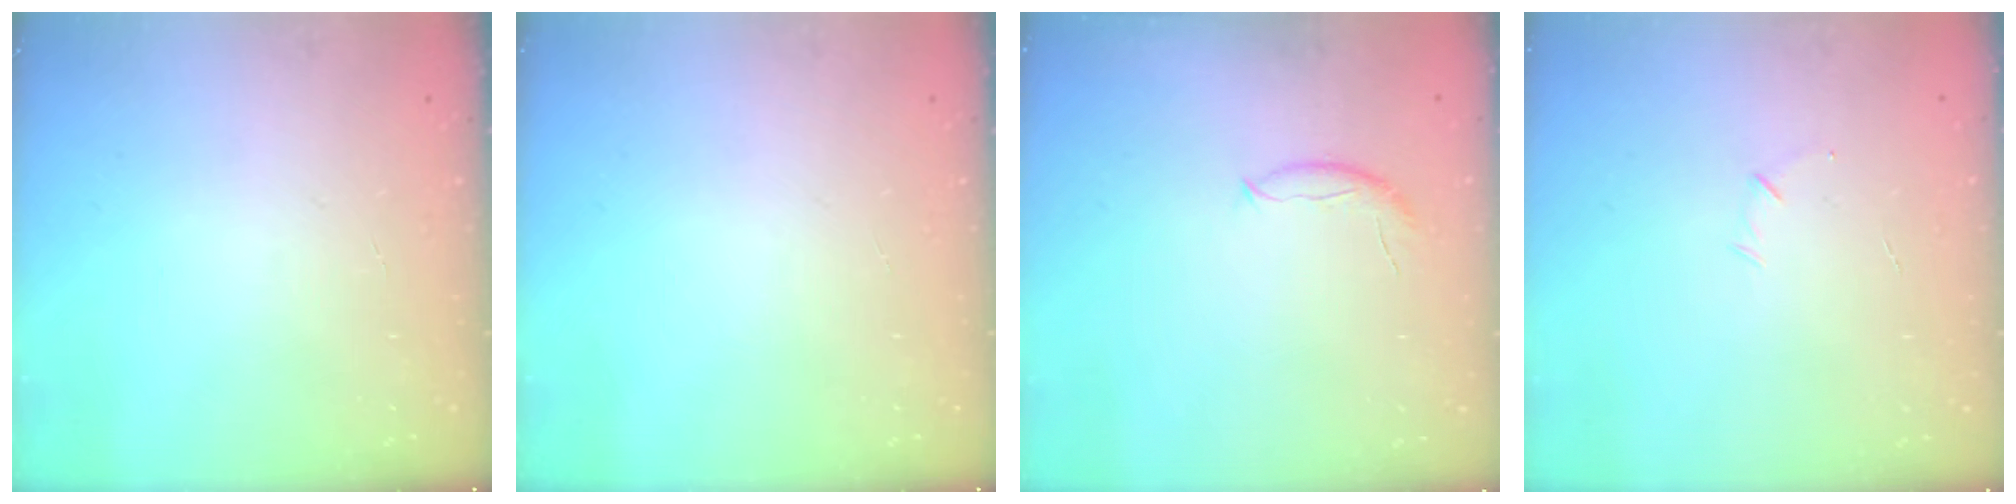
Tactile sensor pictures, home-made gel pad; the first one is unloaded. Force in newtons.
{"total": 0.0}
{"total": 7.5, "press": 7.5, "slide": 0.9}
{"total": 3.8, "press": 3.6, "slide": 1.0}